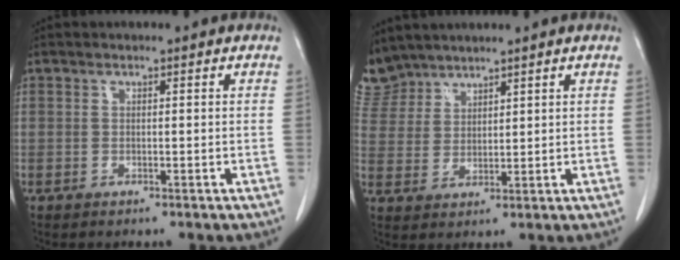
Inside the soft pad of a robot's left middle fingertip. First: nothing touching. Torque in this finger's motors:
{"motor_torque": [1.08, -1.06, 0.07, -0.10]}